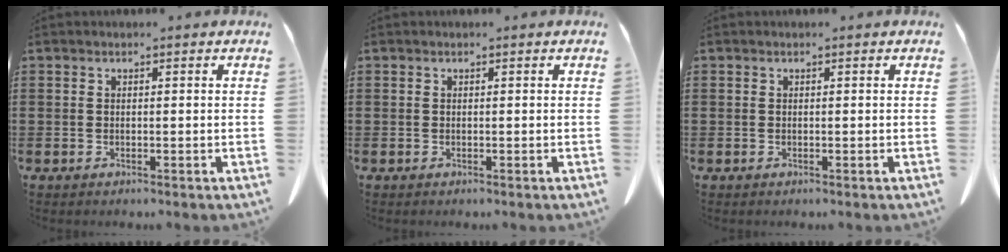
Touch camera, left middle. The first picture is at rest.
{"total": 0.0}
{"total": 0.0}